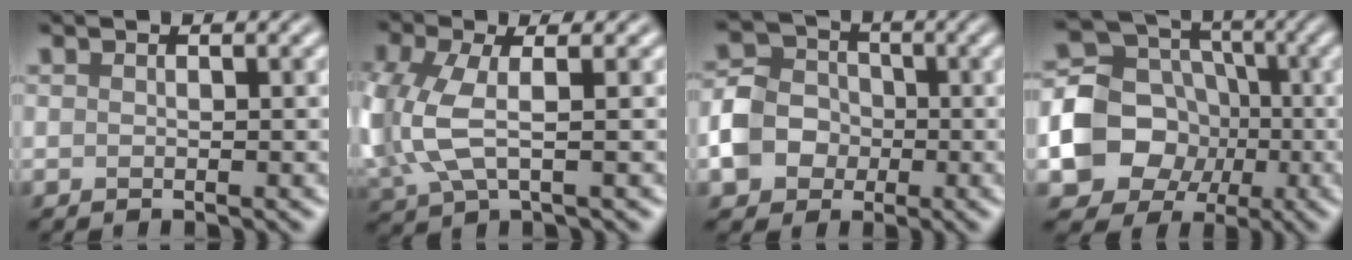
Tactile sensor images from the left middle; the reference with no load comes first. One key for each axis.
{"total": 5.6, "fx": -0.1, "fy": 2.7, "fz": 4.9, "tx": -0.137, "ty": -0.001, "tz": -0.004}
{"total": 5.5, "fx": -1.5, "fy": 4.6, "fz": 2.5, "tx": -0.045, "ty": 0.002, "tz": -0.035}
{"total": 10.2, "fx": -2.4, "fy": 8.8, "fz": 4.6, "tx": -0.063, "ty": -0.009, "tz": -0.066}